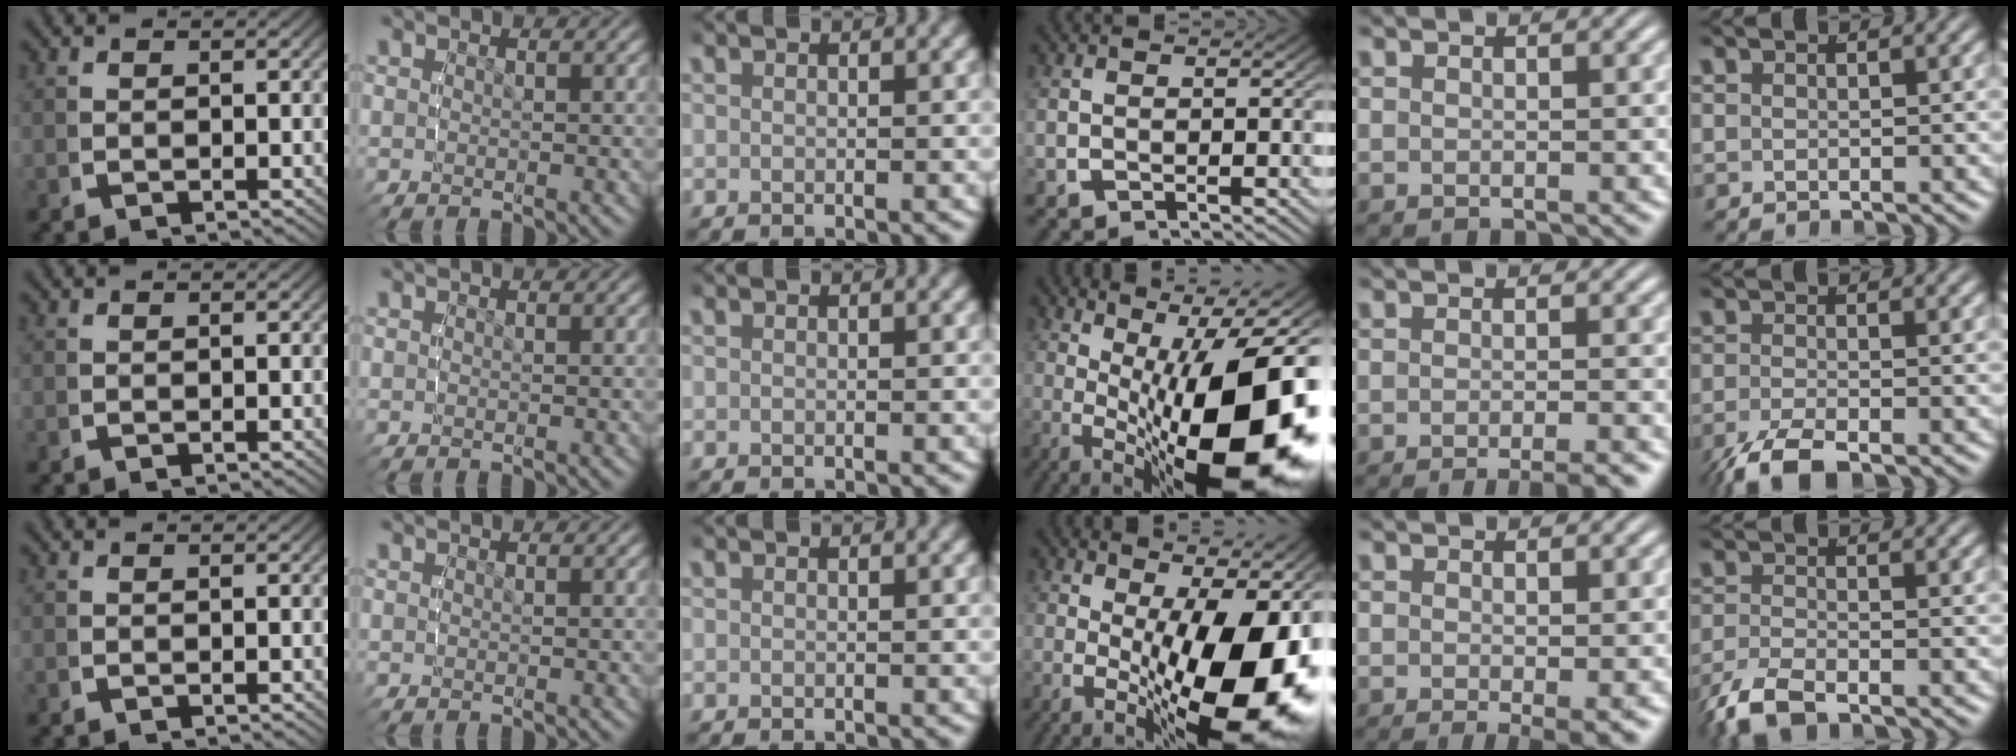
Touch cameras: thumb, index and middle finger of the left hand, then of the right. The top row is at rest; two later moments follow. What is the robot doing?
{"motion": "lift_and_place", "object": "glue stick"}